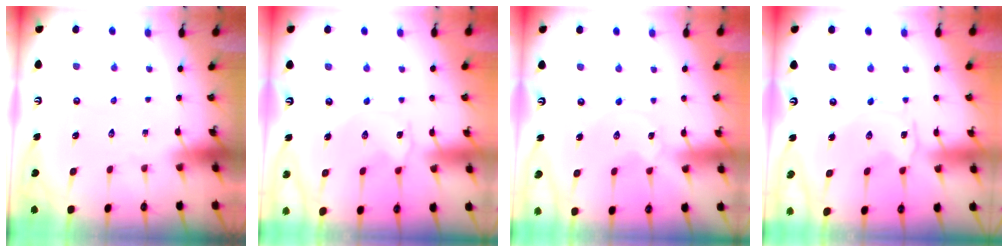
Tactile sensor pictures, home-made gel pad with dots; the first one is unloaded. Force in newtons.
{"total": 1.5, "press": 1.5, "slide": 0.1}
{"total": 0.0}
{"total": 0.6, "press": 0.5, "slide": 0.2}